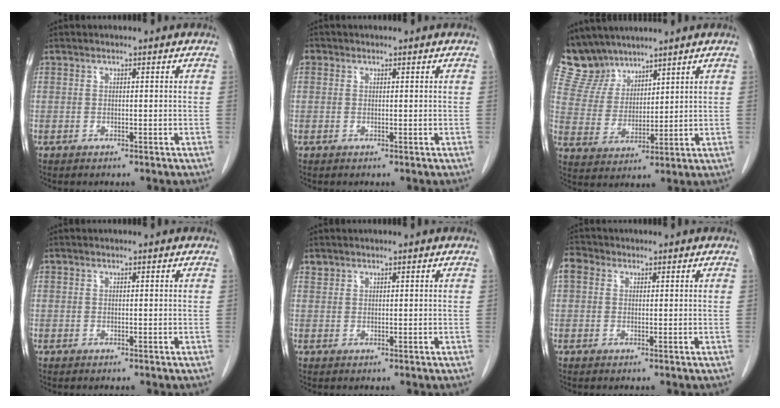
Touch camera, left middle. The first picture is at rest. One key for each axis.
{"total": 0.8, "fx": 0.3, "fy": 0.7, "fz": 0.1, "tx": 0.006, "ty": 0.004, "tz": 0.002}
{"total": 8.0, "fx": 7.2, "fy": 3.4, "fz": 0.2, "tx": -0.014, "ty": 0.011, "tz": 0.158}
{"total": 0.0}
{"total": 0.7, "fx": 0.6, "fy": 0.4, "fz": -0.1, "tx": 0.003, "ty": 0.004, "tz": 0.011}
{"total": 2.5, "fx": 0.9, "fy": 2.1, "fz": 1.1, "tx": -0.028, "ty": 0.018, "tz": 0.015}